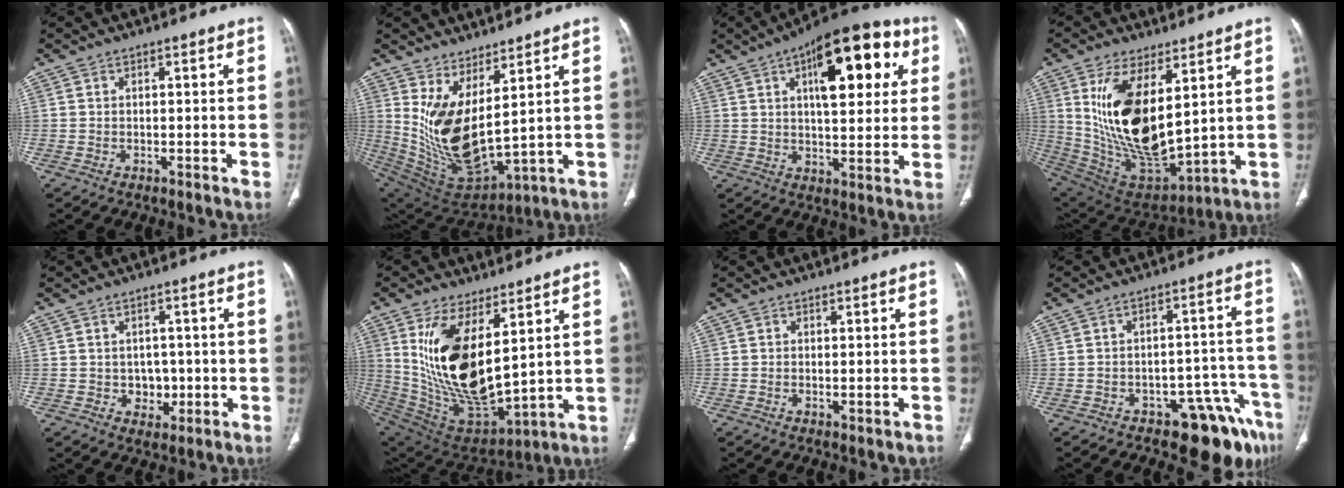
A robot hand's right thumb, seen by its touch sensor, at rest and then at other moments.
{"total": 15.3, "force": [5.5, 5.7, 13.0], "torque": [-0.250, -0.062, 0.137]}
{"total": 21.0, "force": [7.7, 9.1, 17.3], "torque": [-0.204, 0.002, 0.106]}
{"total": 20.5, "force": [5.9, 9.3, 17.3], "torque": [-0.312, -0.040, 0.133]}
{"total": 4.4, "force": [-0.6, 3.6, 2.3], "torque": [-0.004, 0.004, -0.003]}
{"total": 20.6, "force": [6.2, 9.2, 17.3], "torque": [-0.317, -0.045, 0.141]}
{"total": 1.5, "force": [-0.5, 0.7, 1.2], "torque": [-0.016, -0.001, -0.001]}
{"total": 11.0, "force": [-7.3, 5.4, 6.2], "torque": [-0.028, 0.068, -0.095]}